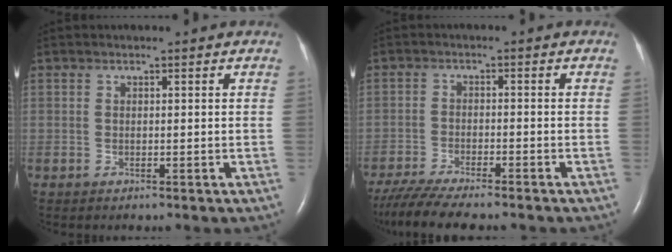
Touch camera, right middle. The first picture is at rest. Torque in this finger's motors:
{"motor_torque": [0.87, -0.91, 0.13, 0.09]}